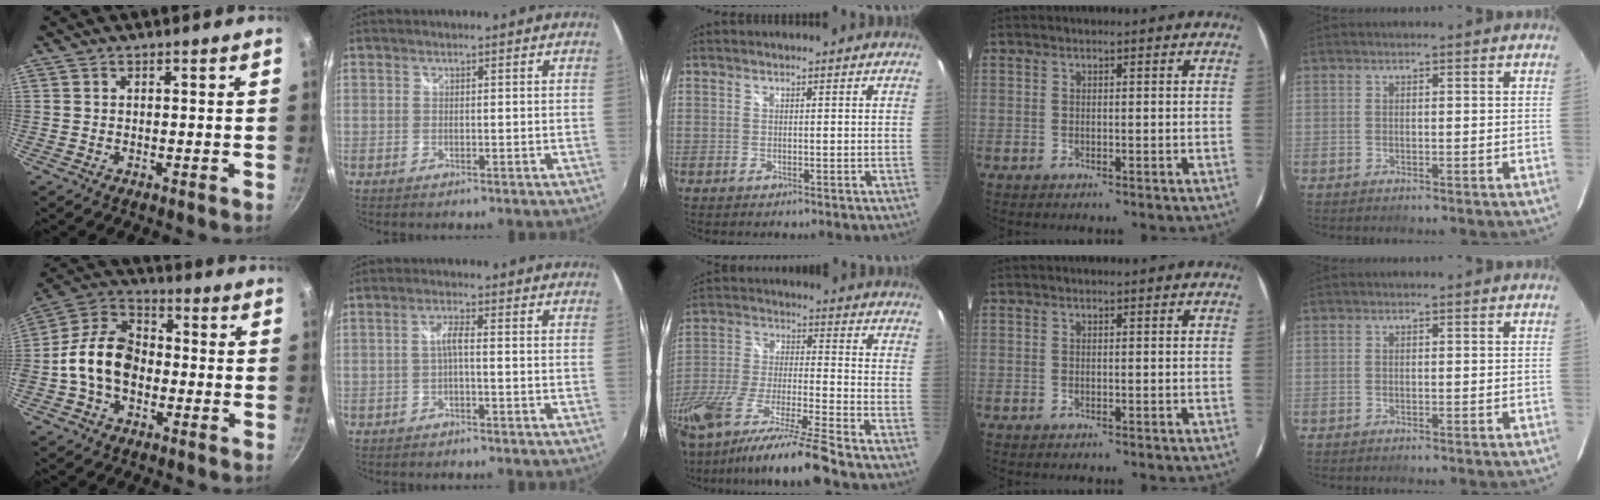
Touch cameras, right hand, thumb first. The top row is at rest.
{"thumb": {"total": 13.3, "force": [-2.2, 9.4, 9.2], "torque": [-0.138, 0.040, -0.060]}, "index": {"total": 2.3, "force": [-0.7, 0.1, 2.2], "torque": [-0.043, 0.004, -0.013]}, "middle": {"total": 20.1, "force": [-16.4, -0.5, 11.7], "torque": [-0.217, -0.060, -0.292]}}